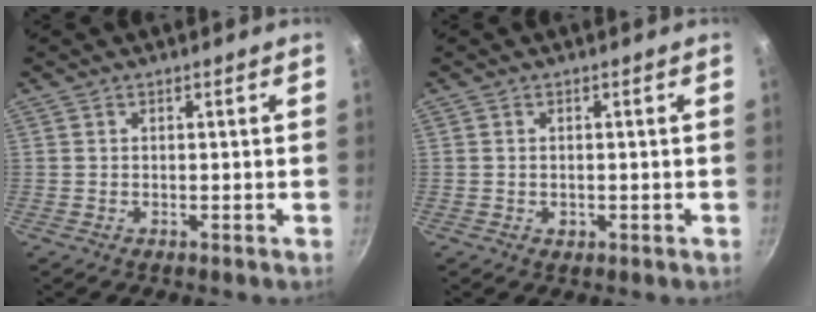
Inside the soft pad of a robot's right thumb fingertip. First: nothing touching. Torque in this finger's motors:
{"motor_torque": [-0.28, 0.09, -0.23, 0.02, -0.01]}